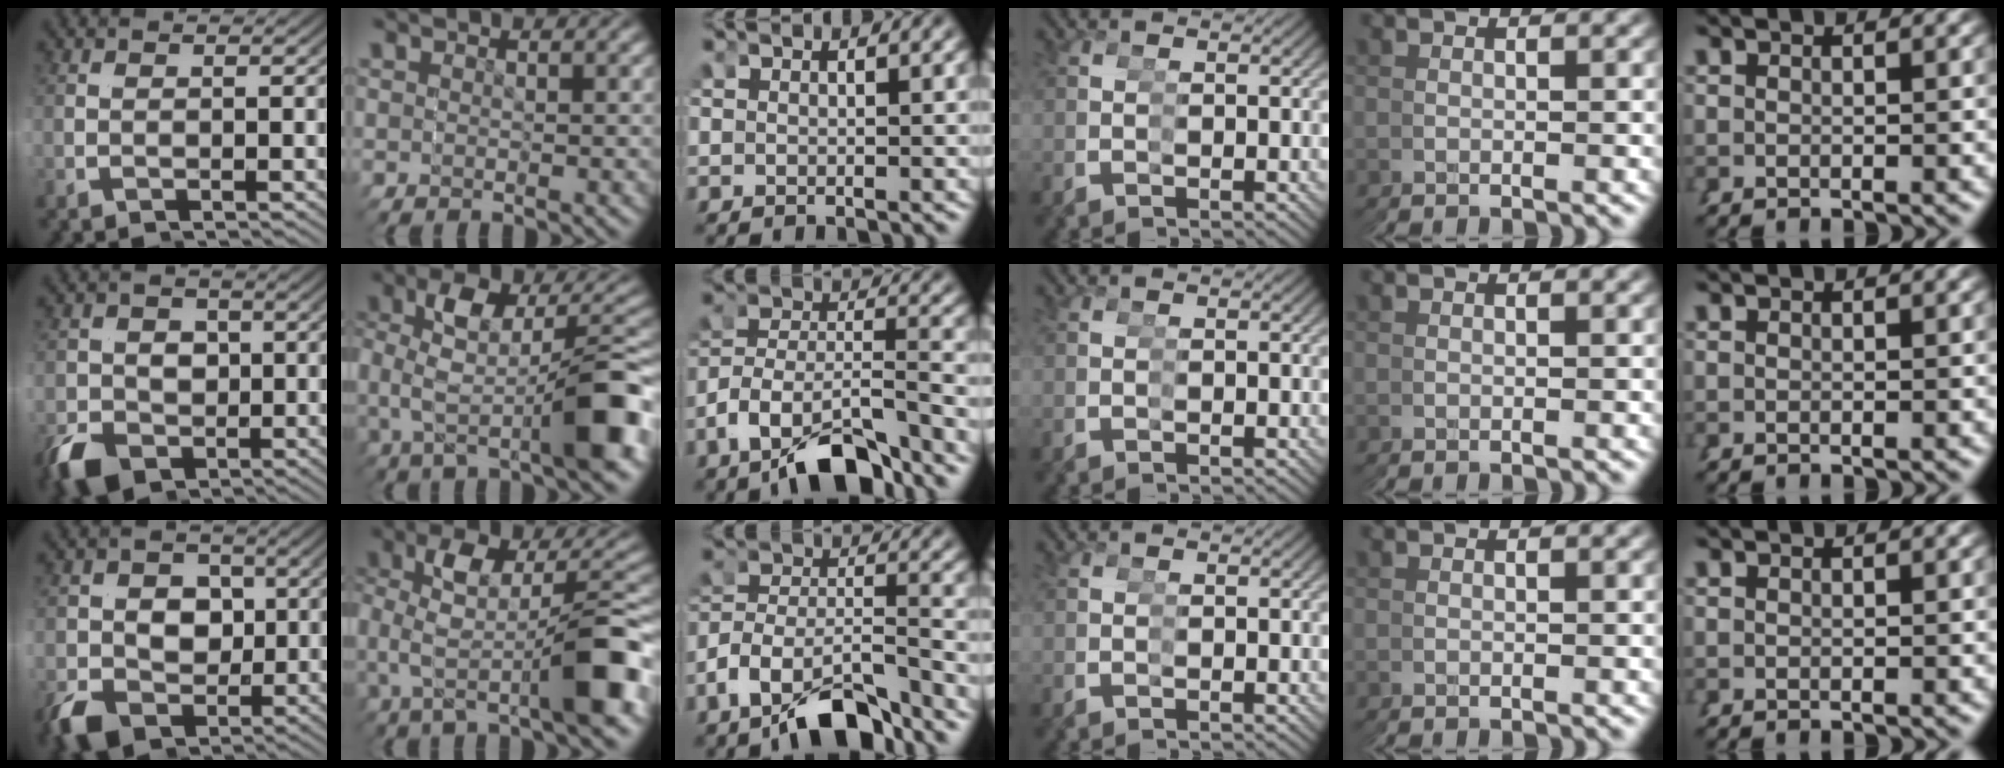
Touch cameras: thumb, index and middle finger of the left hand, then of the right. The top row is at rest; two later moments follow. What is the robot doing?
{"motion": "grasp_and_lifting", "object": "stress ball aka squeeze ball"}